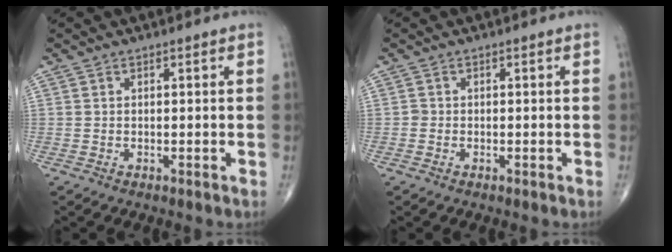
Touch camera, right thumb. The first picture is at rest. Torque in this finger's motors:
{"motor_torque": [0.11, 0.04, 0.12, 0.09, 0.00]}